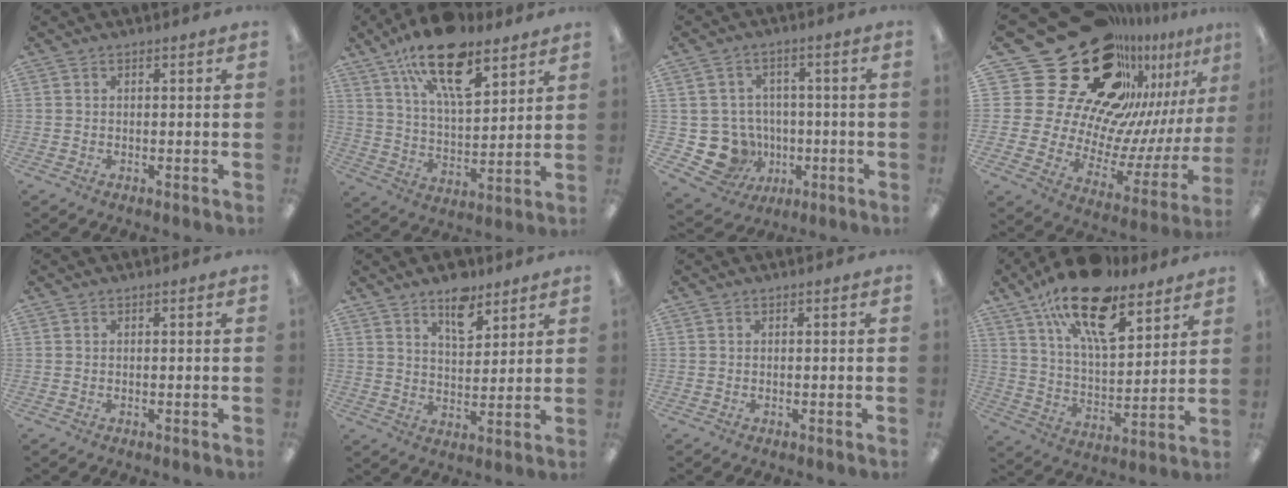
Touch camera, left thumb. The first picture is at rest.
{"total": 19.3, "force": [11.9, 8.3, 12.8], "torque": [-0.207, -0.056, 0.203]}
{"total": 11.4, "force": [-2.7, 10.5, 3.5], "torque": [-0.095, 0.017, -0.034]}
{"total": 34.9, "force": [22.5, 20.0, 17.6], "torque": [-0.274, -0.194, 0.457]}
{"total": 0.0}
{"total": 9.1, "force": [6.4, 4.4, 4.7], "torque": [-0.060, -0.034, 0.110]}
{"total": 0.0}
{"total": 20.5, "force": [13.3, 8.7, 13.1], "torque": [-0.210, -0.070, 0.228]}